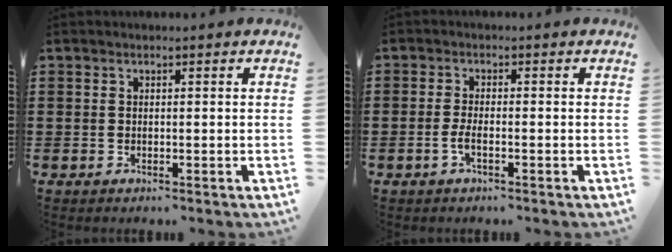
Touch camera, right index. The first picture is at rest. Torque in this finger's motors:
{"motor_torque": [-0.37, 1.02, -0.01, 0.00]}